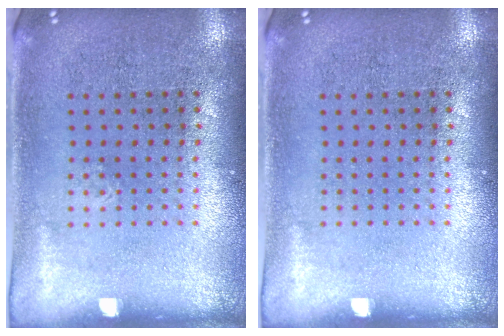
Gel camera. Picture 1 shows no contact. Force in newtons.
{"total": 0.0}